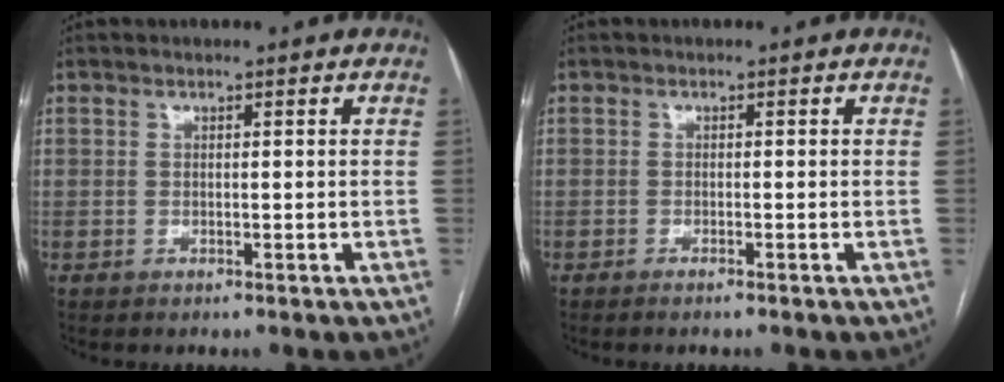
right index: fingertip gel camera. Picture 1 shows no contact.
{"total": 1.0, "force": [-0.8, -0.1, 0.6], "torque": [-0.014, -0.001, -0.014]}